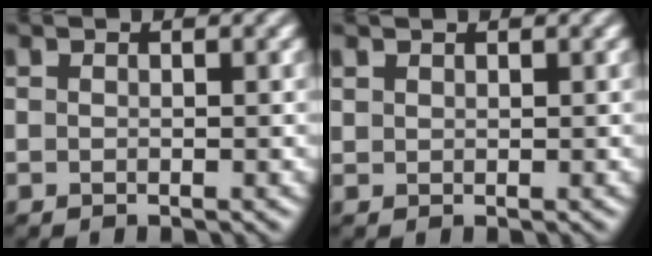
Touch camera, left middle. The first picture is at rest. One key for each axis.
{"total": 0.8, "fx": 0.7, "fy": 0.3, "fz": 0.0, "tx": -0.005, "ty": 0.000, "tz": 0.019}